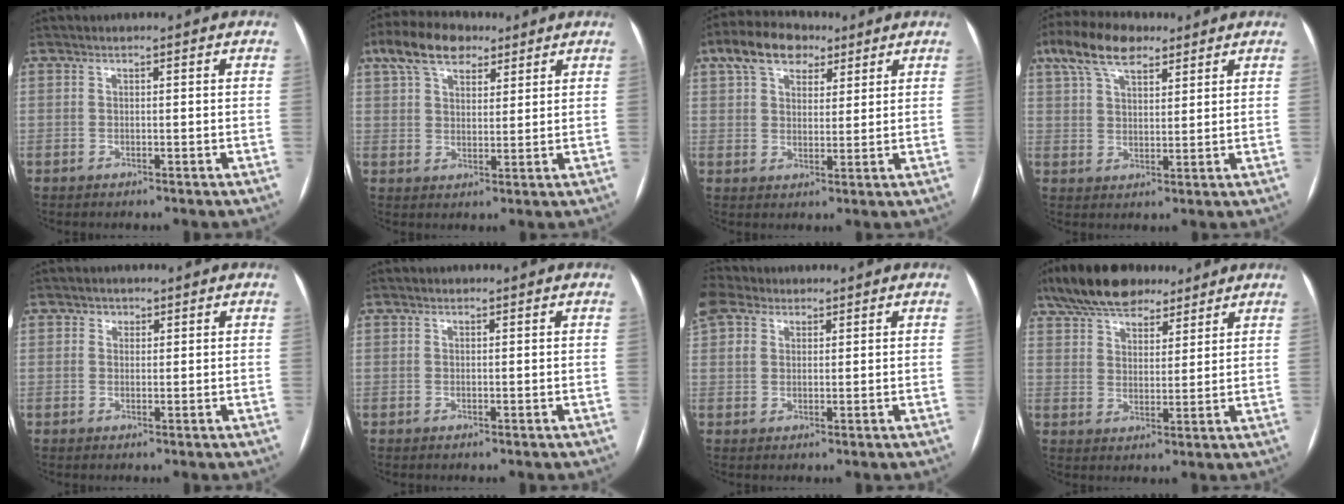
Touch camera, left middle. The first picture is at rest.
{"total": 9.4, "force": [6.2, 4.7, 5.3], "torque": [-0.103, 0.031, 0.112]}
{"total": 8.8, "force": [5.3, 5.1, 4.9], "torque": [-0.088, 0.030, 0.091]}
{"total": 9.7, "force": [6.5, 3.9, 6.0], "torque": [-0.121, 0.029, 0.120]}
{"total": 1.2, "force": [0.6, 1.0, 0.2], "torque": [0.004, -0.003, 0.006]}
{"total": 0.0}
{"total": 3.7, "force": [2.9, 2.0, 1.2], "torque": [-0.041, 0.020, 0.067]}
{"total": 13.2, "force": [10.3, 5.4, 6.2], "torque": [-0.109, 0.037, 0.177]}